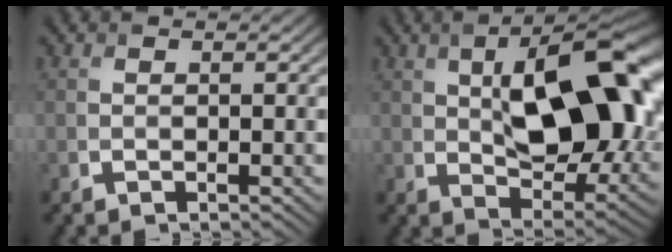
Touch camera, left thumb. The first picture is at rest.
{"total": 14.9, "force": [2.9, 7.1, 12.8], "torque": [-0.180, 0.004, 0.046]}